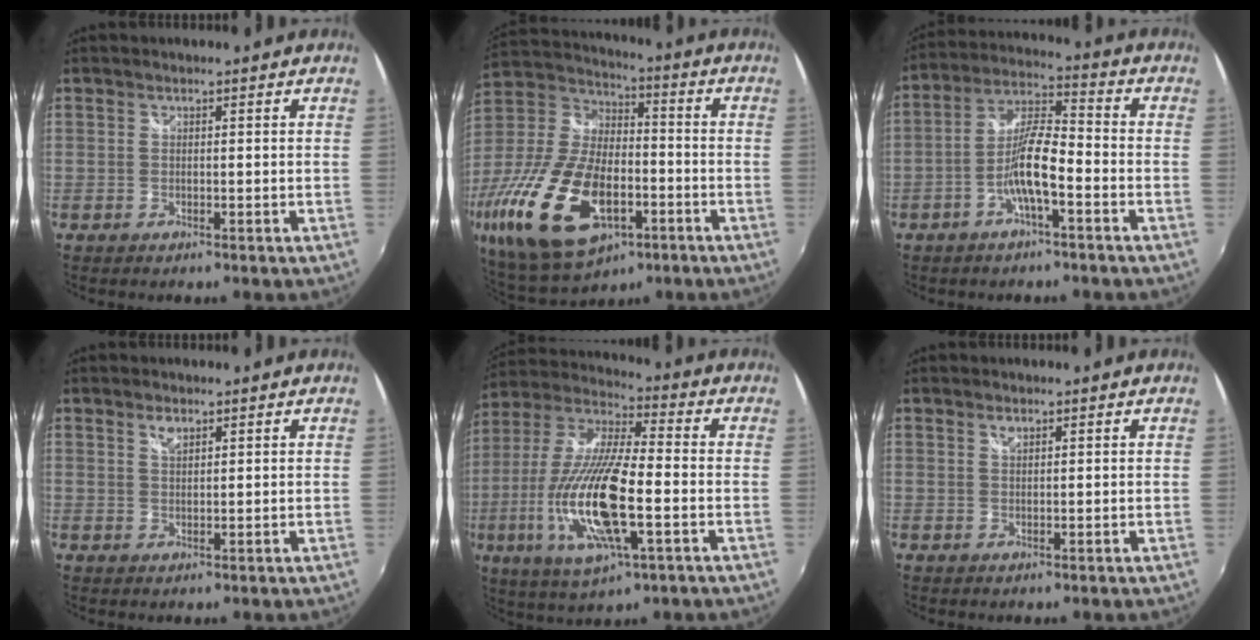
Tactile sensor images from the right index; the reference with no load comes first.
{"total": 25.3, "force": [-9.9, 13.0, 19.3], "torque": [-0.424, -0.045, -0.163]}
{"total": 8.7, "force": [-3.8, 1.7, 7.7], "torque": [-0.162, 0.011, -0.072]}
{"total": 1.9, "force": [1.3, 0.9, 1.1], "torque": [-0.017, 0.002, 0.023]}
{"total": 20.6, "force": [-5.5, 5.7, 19.1], "torque": [-0.385, -0.028, -0.102]}
{"total": 1.0, "force": [0.7, 0.5, 0.5], "torque": [-0.007, 0.001, 0.012]}